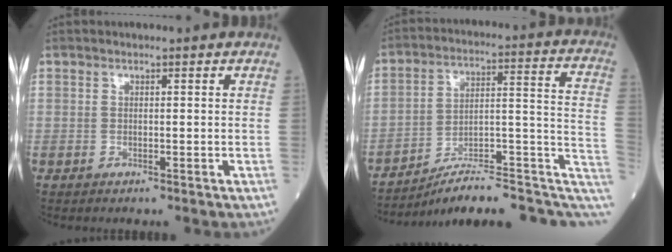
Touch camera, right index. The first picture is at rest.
{"total": 16.0, "force": [-11.5, 4.0, 10.3], "torque": [-0.097, 0.077, -0.161]}